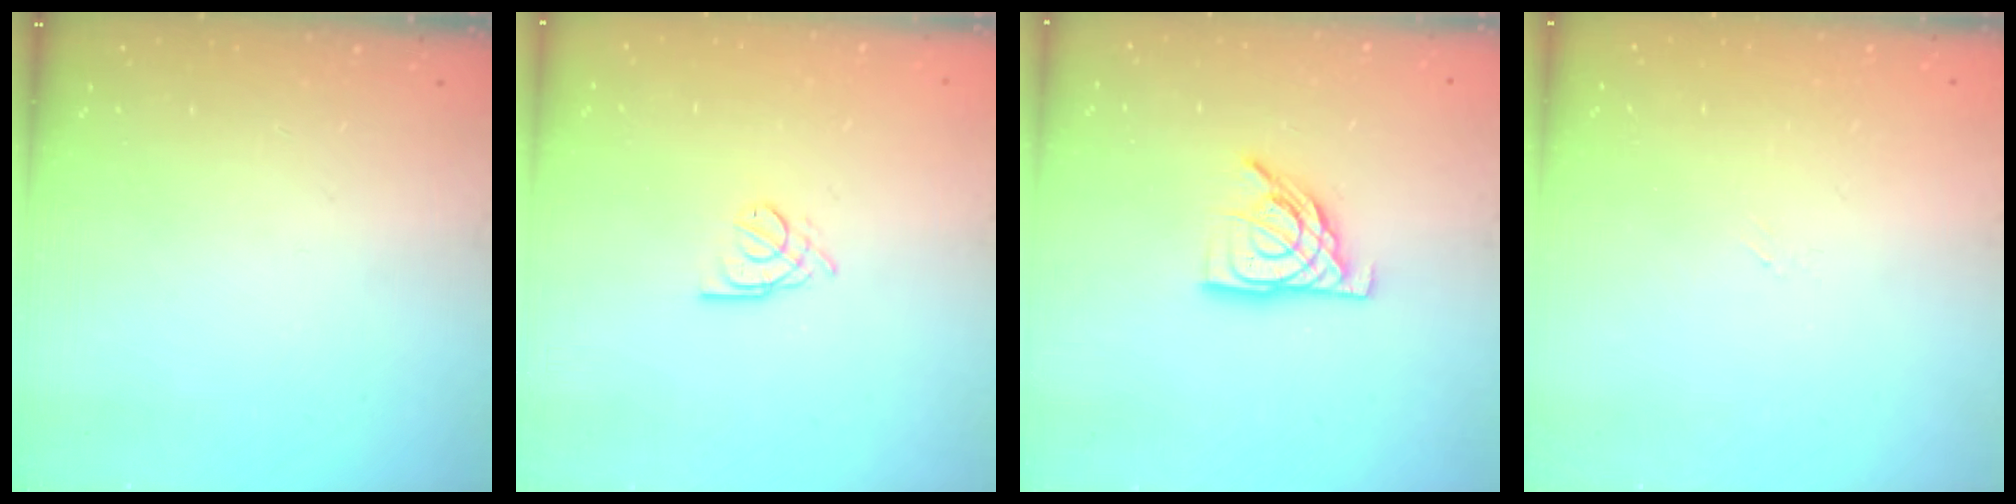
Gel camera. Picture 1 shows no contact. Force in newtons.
{"total": 2.3, "press": 2.3, "slide": 0.5}
{"total": 11.1, "press": 11.0, "slide": 1.0}
{"total": 1.5, "press": 1.4, "slide": 0.3}